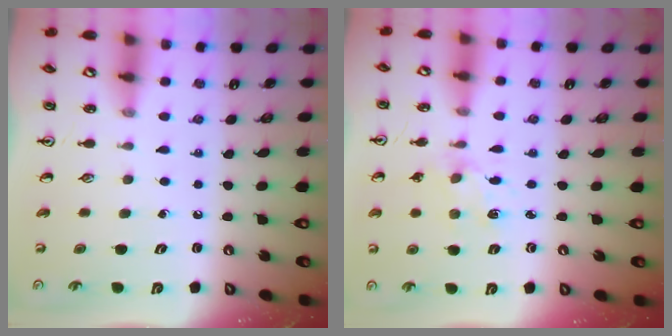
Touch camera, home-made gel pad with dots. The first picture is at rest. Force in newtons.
{"total": 2.4, "press": 2.3, "slide": 0.4}